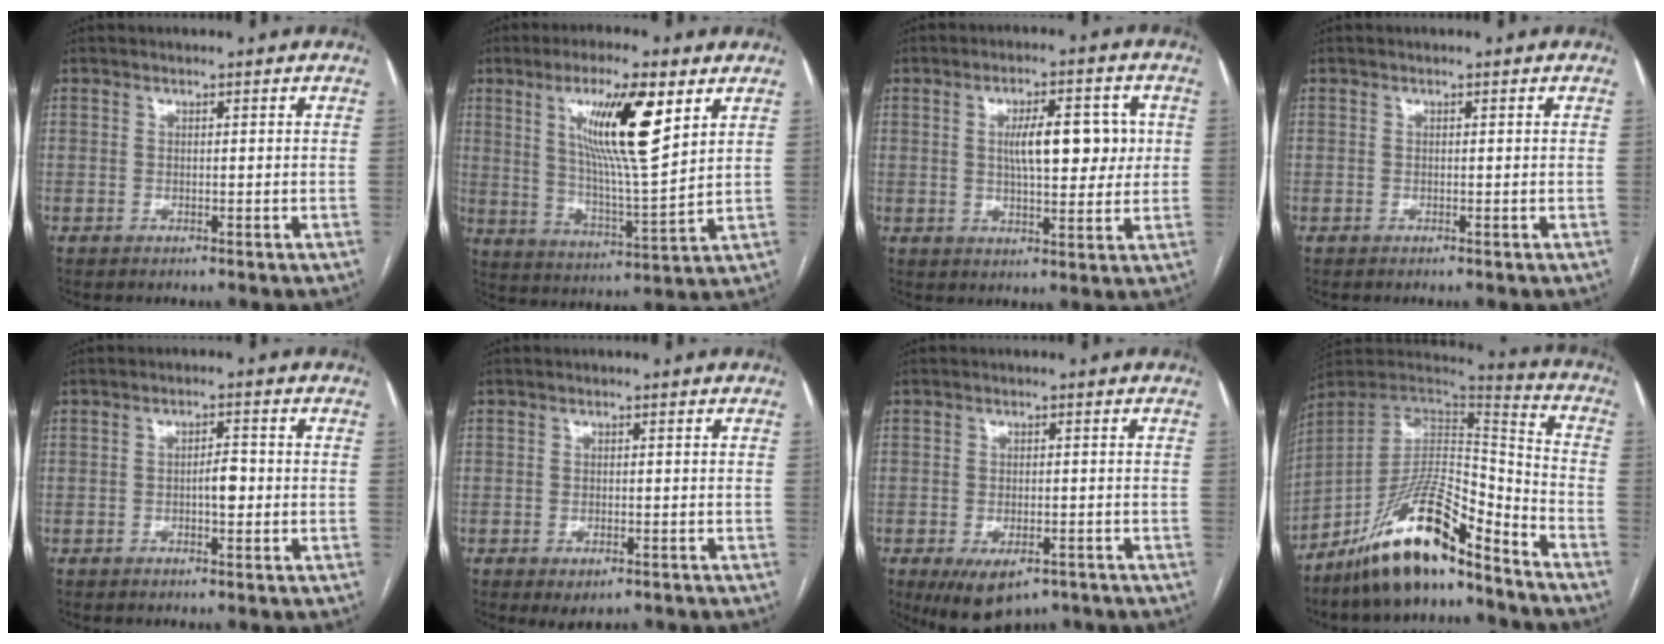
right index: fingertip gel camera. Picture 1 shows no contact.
{"total": 14.1, "force": [6.1, 1.6, 12.6], "torque": [-0.231, -0.005, 0.108]}
{"total": 9.1, "force": [1.6, 3.2, 8.4], "torque": [-0.124, 0.016, 0.026]}
{"total": 0.0}
{"total": 2.9, "force": [-0.6, 0.9, 2.7], "torque": [-0.042, 0.005, -0.009]}
{"total": 3.1, "force": [-1.8, 1.5, 2.1], "torque": [-0.029, -0.004, -0.016]}
{"total": 7.8, "force": [-4.8, 3.8, 4.8], "torque": [-0.075, -0.008, -0.067]}
{"total": 16.5, "force": [-12.7, 3.3, 10.1], "torque": [-0.169, 0.021, -0.224]}